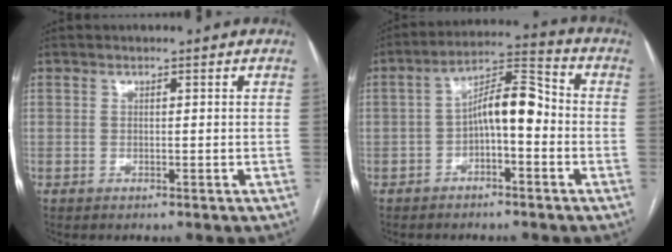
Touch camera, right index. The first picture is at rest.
{"total": 8.4, "force": [-1.5, 2.8, 7.8], "torque": [-0.132, 0.036, -0.025]}